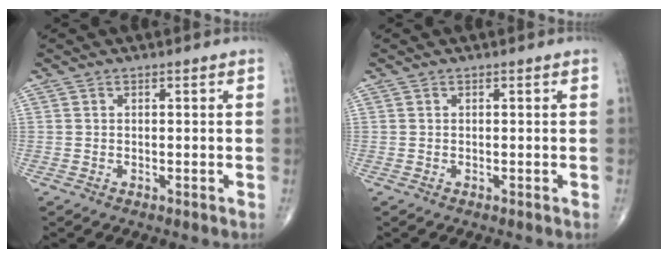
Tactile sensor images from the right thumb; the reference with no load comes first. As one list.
[{"total": 0.0}]